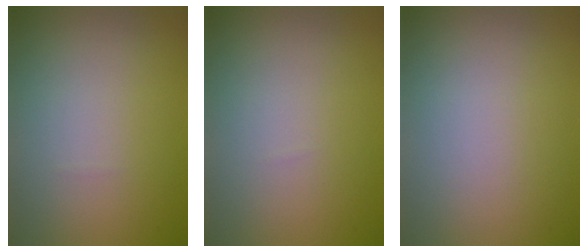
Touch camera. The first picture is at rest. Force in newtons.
{"total": 0.0}
{"total": 0.0}